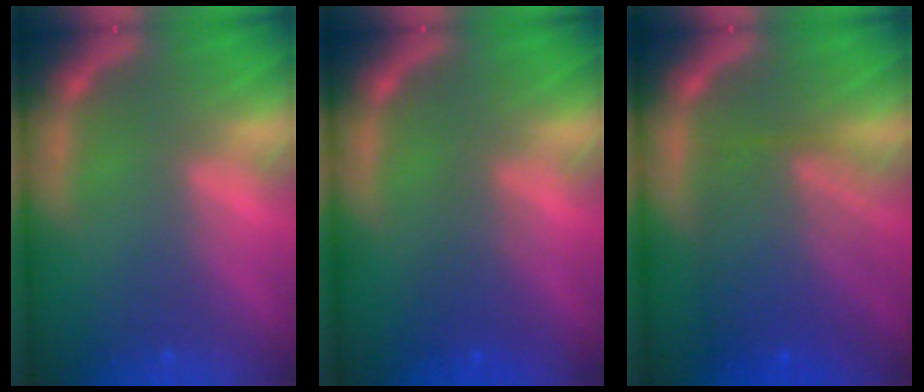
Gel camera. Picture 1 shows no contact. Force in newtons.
{"total": 2.5}
{"total": 7.6}